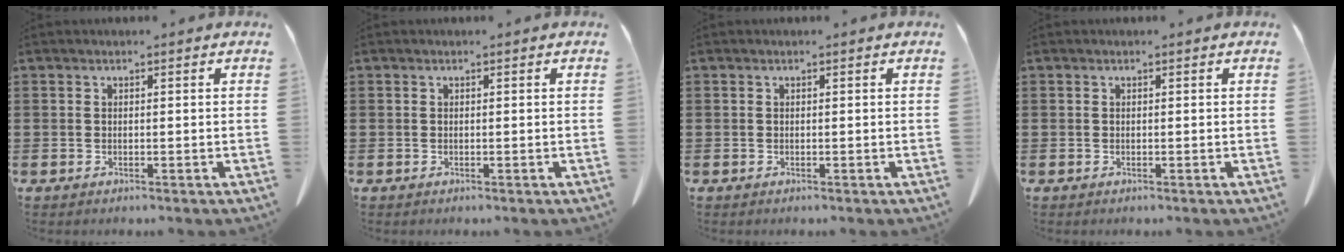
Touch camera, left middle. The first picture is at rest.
{"total": 0.0}
{"total": 0.0}
{"total": 0.0}